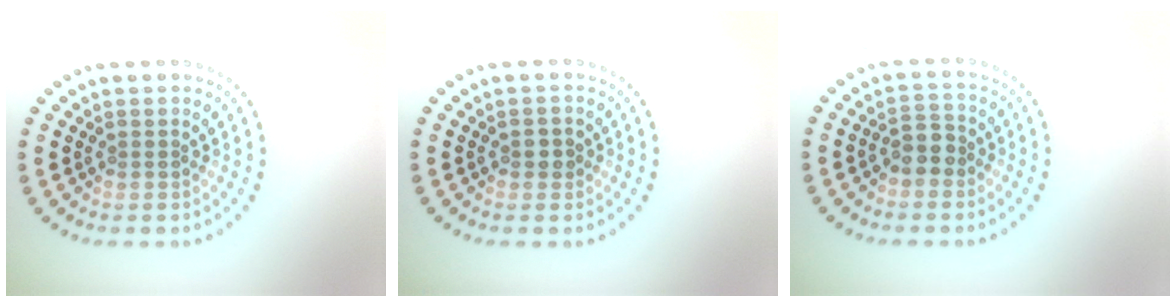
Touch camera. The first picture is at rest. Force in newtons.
{"total": 1.3, "press": 1.3, "slide": 0.2}
{"total": 2.2, "press": 2.0, "slide": 0.9}